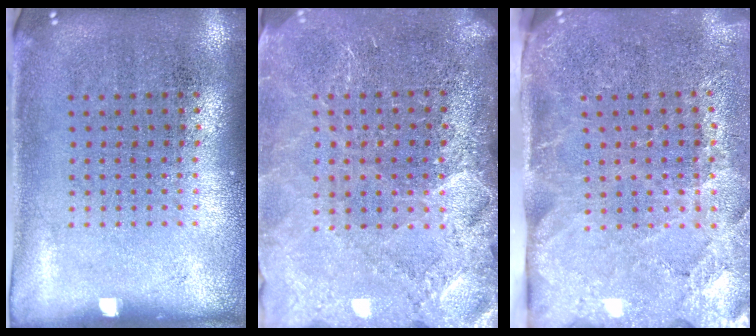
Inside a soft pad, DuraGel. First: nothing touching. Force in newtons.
{"total": 3.4, "press": 3.0, "slide": 1.6}
{"total": 3.9, "press": 3.3, "slide": 2.2}